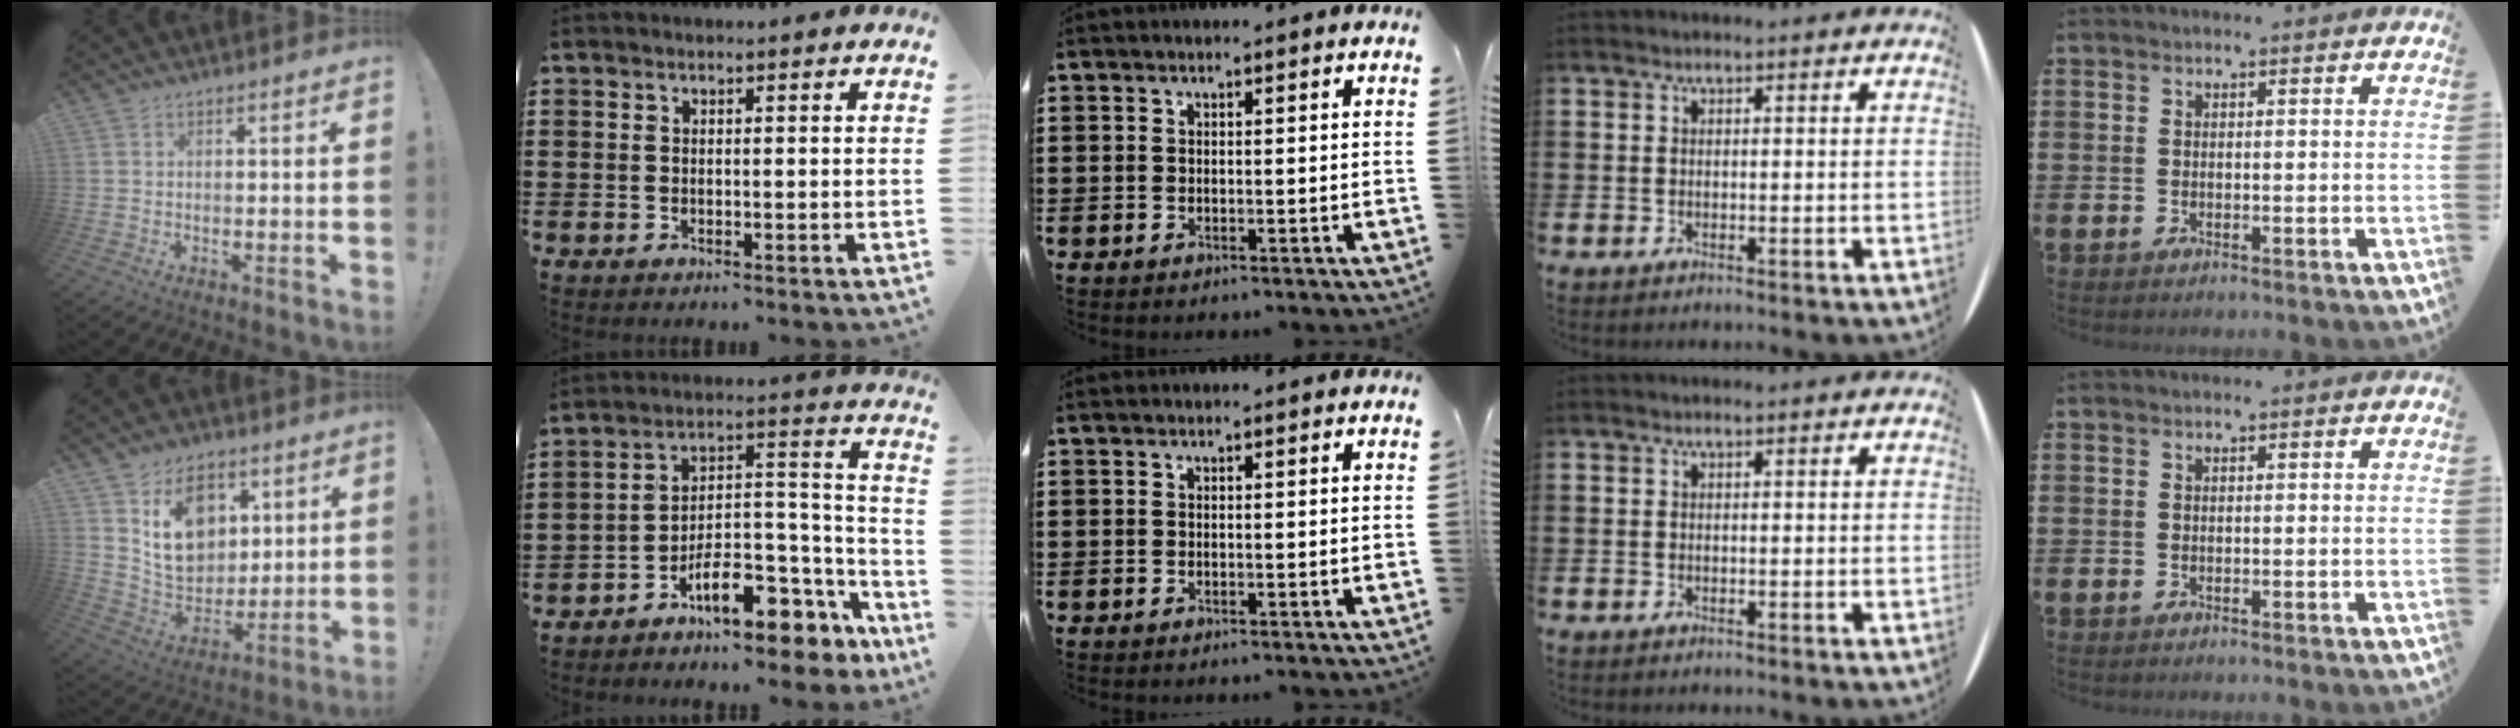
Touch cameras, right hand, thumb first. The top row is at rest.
{"thumb": {"total": 15.3, "force": [7.2, 11.3, 7.4], "torque": [-0.112, -0.037, 0.137]}, "index": {"total": 9.4, "force": [-6.8, 4.0, 5.0], "torque": [-0.065, 0.010, -0.122]}}